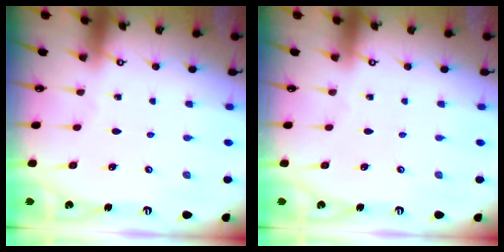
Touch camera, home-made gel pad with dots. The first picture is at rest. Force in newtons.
{"total": 0.0}